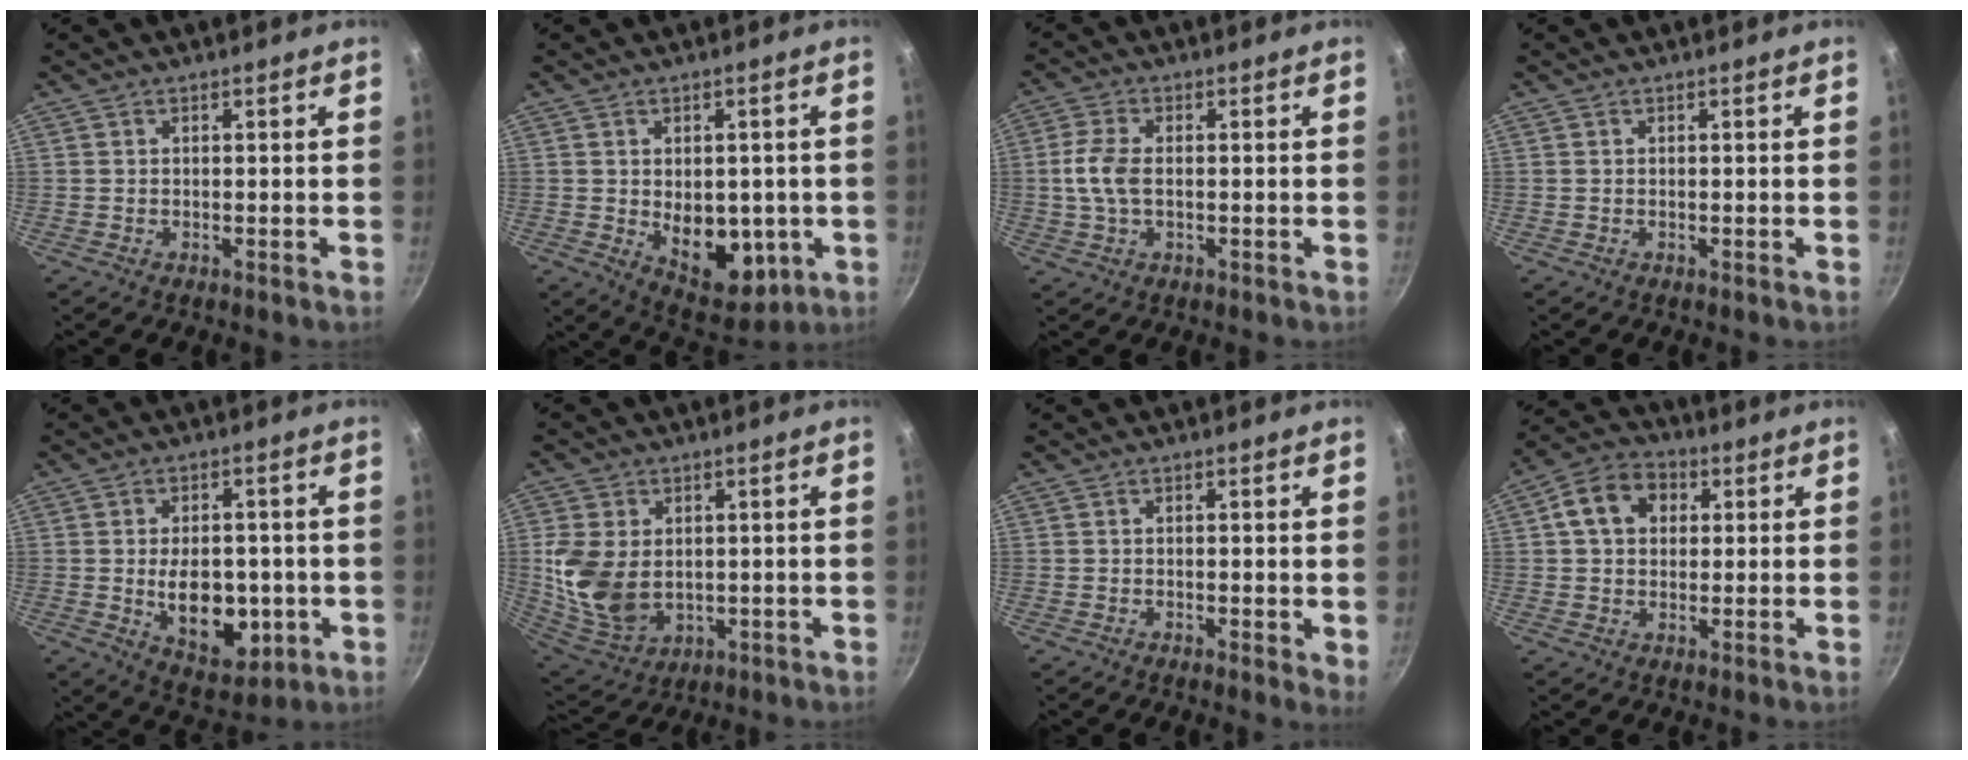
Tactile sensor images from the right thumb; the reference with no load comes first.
{"total": 12.0, "force": [-1.4, 7.8, 9.0], "torque": [-0.084, -0.019, -0.001]}
{"total": 5.9, "force": [-0.1, 3.3, 4.9], "torque": [-0.106, 0.009, -0.005]}
{"total": 0.0}
{"total": 13.1, "force": [-1.8, 8.3, 10.0], "torque": [-0.112, -0.007, -0.010]}
{"total": 12.8, "force": [1.0, 9.2, 8.8], "torque": [-0.164, -0.021, 0.038]}
{"total": 2.4, "force": [0.0, 0.9, 2.2], "torque": [-0.027, -0.006, -0.002]}
{"total": 9.7, "force": [2.4, 7.6, 5.6], "torque": [-0.069, 0.016, 0.024]}